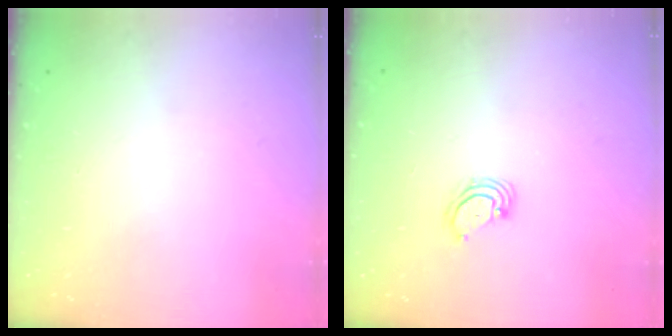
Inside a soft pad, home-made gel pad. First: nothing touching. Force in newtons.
{"total": 3.8, "press": 3.8, "slide": 0.4}